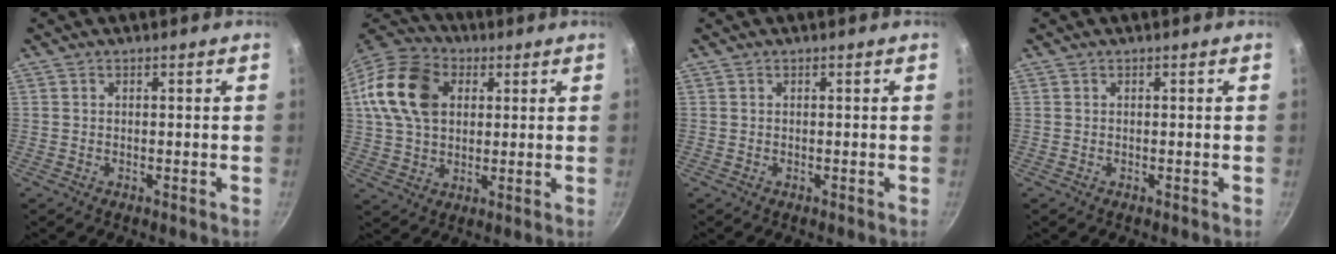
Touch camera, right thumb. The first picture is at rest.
{"total": 17.7, "force": [4.3, 12.7, 11.6], "torque": [-0.211, 0.018, 0.068]}
{"total": 0.0}
{"total": 0.0}